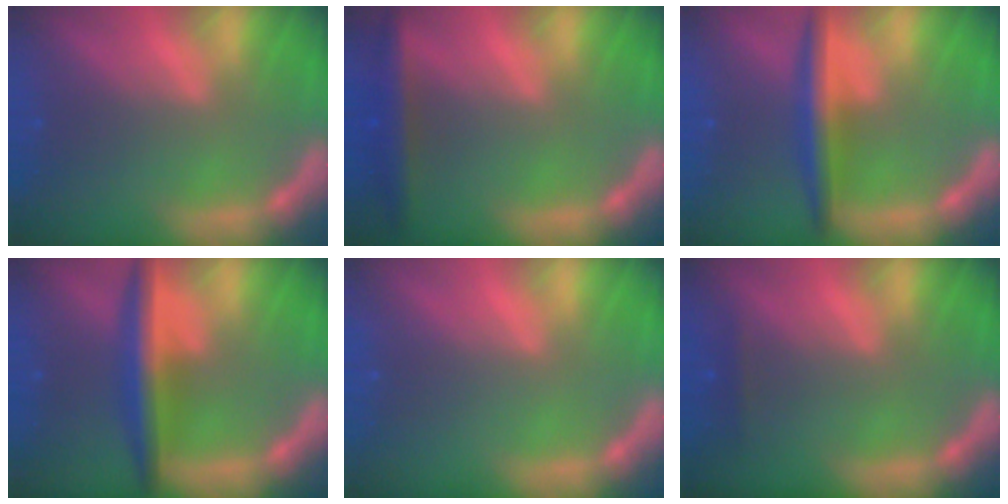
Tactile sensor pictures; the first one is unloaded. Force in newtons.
{"total": 4.0}
{"total": 4.5}
{"total": 5.5}
{"total": 0.0}
{"total": 0.9}